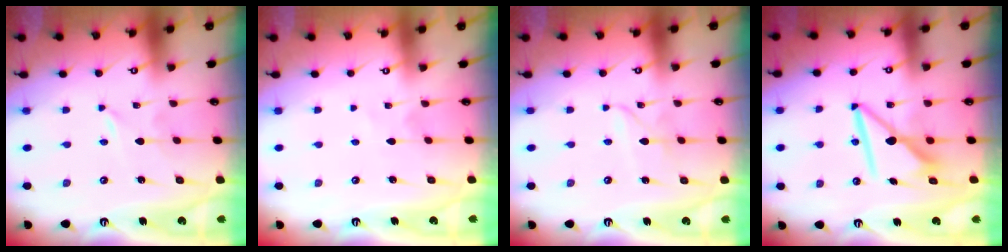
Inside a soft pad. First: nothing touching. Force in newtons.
{"total": 2.2, "press": 2.2, "slide": 0.3}
{"total": 2.7, "press": 2.7, "slide": 0.1}
{"total": 9.9, "press": 9.8, "slide": 1.1}